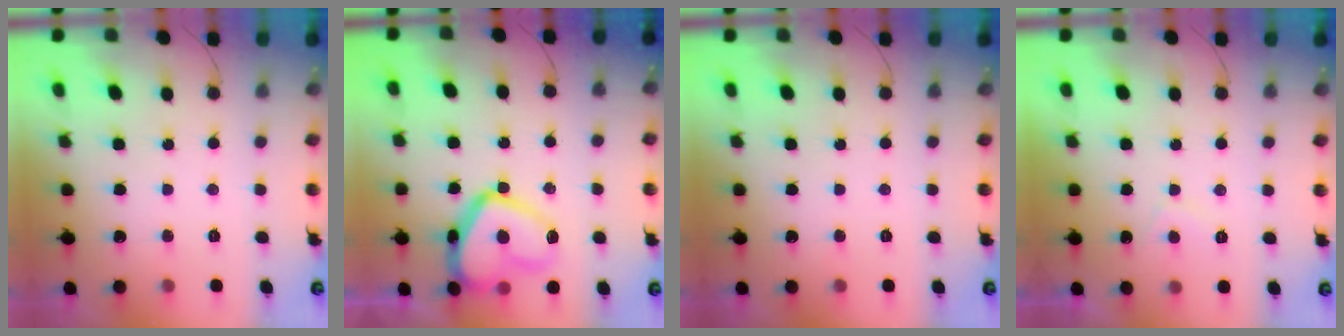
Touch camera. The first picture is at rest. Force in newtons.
{"total": 15.0, "press": 15.0, "slide": 1.4}
{"total": 0.0}
{"total": 2.8, "press": 2.7, "slide": 0.8}